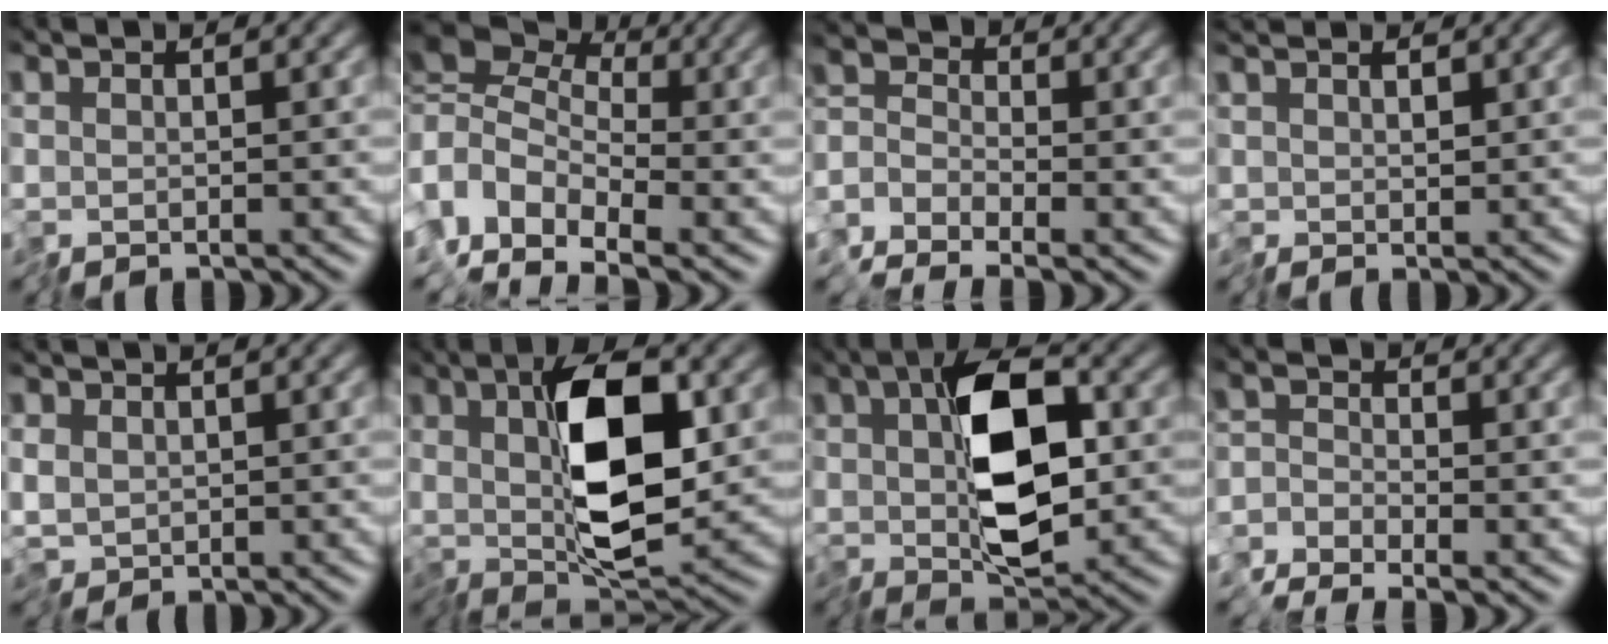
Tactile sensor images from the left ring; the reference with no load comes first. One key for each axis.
{"total": 4.8, "fx": -0.7, "fy": 3.4, "fz": 3.3, "tx": -0.072, "ty": -0.003, "tz": -0.034}
{"total": 2.4, "fx": -2.2, "fy": 0.8, "fz": 0.2, "tx": -0.007, "ty": 0.004, "tz": -0.061}
{"total": 1.2, "fx": 1.0, "fy": 0.6, "fz": 0.3, "tx": -0.011, "ty": 0.007, "tz": 0.015}
{"total": 2.1, "fx": 0.0, "fy": 1.7, "fz": 1.3, "tx": -0.030, "ty": -0.003, "tz": -0.002}
{"total": 8.9, "fx": 1.0, "fy": 3.4, "fz": 8.2, "tx": -0.149, "ty": 0.001, "tz": 0.015}
{"total": 9.2, "fx": 0.8, "fy": 4.3, "fz": 8.0, "tx": -0.141, "ty": 0.004, "tz": 0.009}
{"total": 1.7, "fx": -1.7, "fy": 0.0, "fz": -0.4, "tx": 0.010, "ty": 0.002, "tz": -0.045}